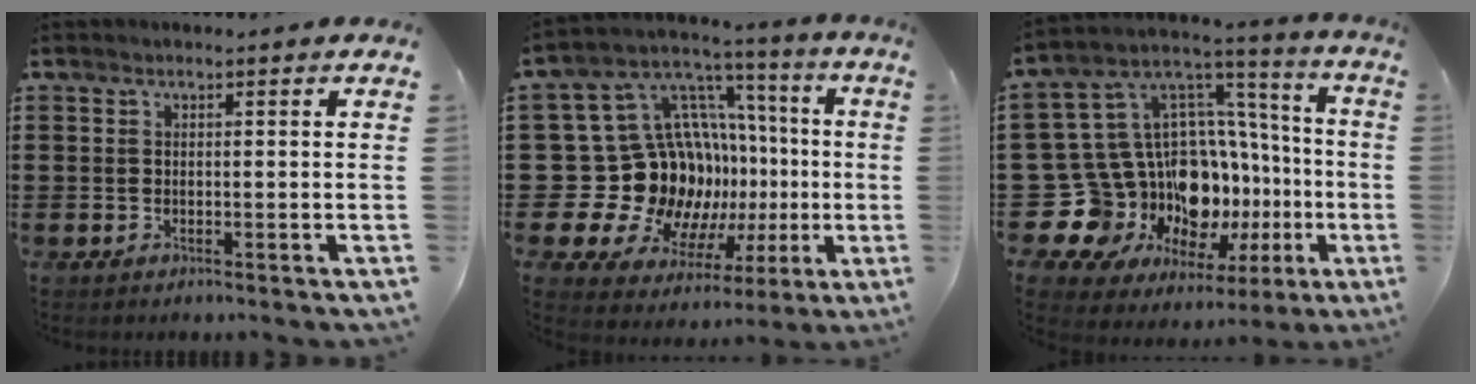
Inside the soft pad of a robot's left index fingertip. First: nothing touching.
{"total": 21.2, "force": [-2.3, 18.3, 10.4], "torque": [-0.228, -0.043, 0.018]}
{"total": 17.3, "force": [-4.0, 14.8, 7.9], "torque": [-0.184, -0.064, -0.007]}